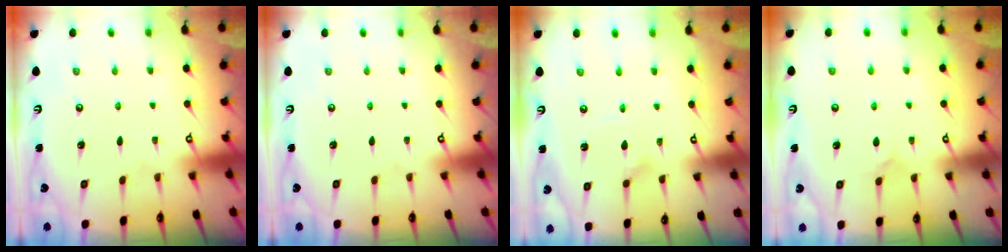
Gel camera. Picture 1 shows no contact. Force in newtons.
{"total": 0.0}
{"total": 2.3, "press": 2.3, "slide": 0.1}
{"total": 5.2, "press": 5.1, "slide": 0.5}